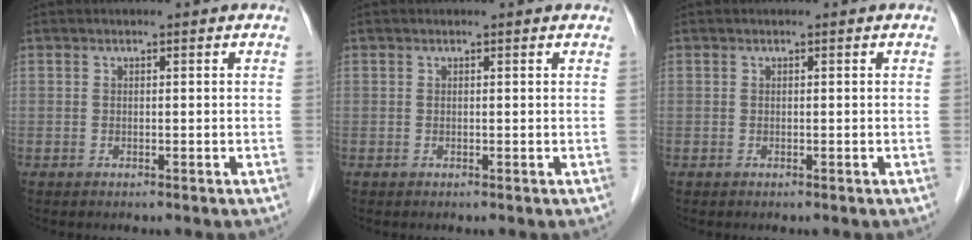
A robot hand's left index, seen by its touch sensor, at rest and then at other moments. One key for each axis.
{"total": 0.9, "fx": 0.8, "fy": 0.1, "fz": 0.3, "tx": -0.011, "ty": 0.001, "tz": 0.004}
{"total": 0.0}